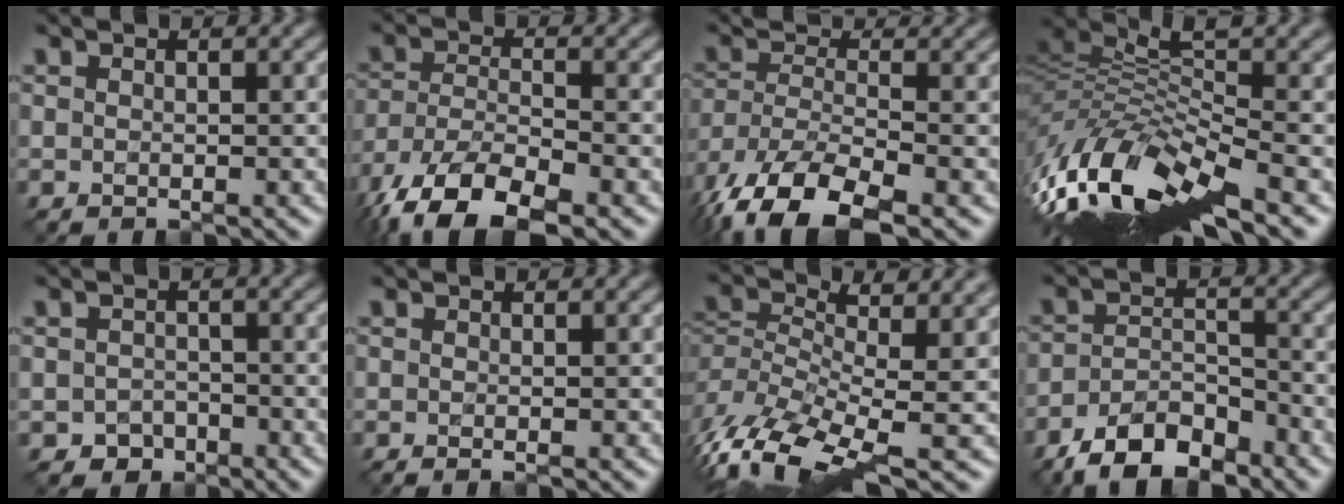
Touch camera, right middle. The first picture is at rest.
{"total": 10.9, "force": [-7.2, 4.4, 7.0], "torque": [-0.149, -0.018, -0.137]}
{"total": 12.7, "force": [-7.1, 5.4, 9.1], "torque": [-0.195, -0.026, -0.129]}
{"total": 12.4, "force": [-4.4, 3.7, 10.9], "torque": [-0.226, 0.012, -0.079]}
{"total": 1.6, "force": [-0.9, 1.4, 0.1], "torque": [0.004, 0.006, -0.018]}
{"total": 0.9, "force": [-0.1, 0.4, 0.8], "torque": [-0.007, -0.008, -0.004]}
{"total": 10.6, "force": [-2.8, 4.7, 9.1], "torque": [-0.215, 0.010, -0.043]}
{"total": 6.6, "force": [-5.0, 2.7, 3.4], "torque": [-0.062, -0.002, -0.097]}